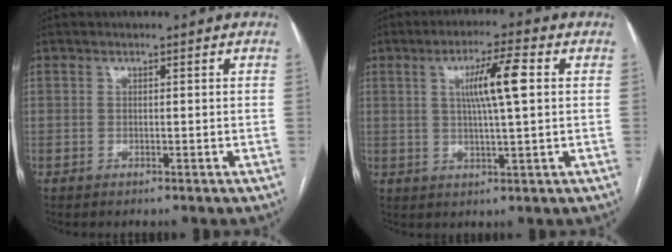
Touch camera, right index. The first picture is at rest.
{"total": 7.7, "force": [1.7, 0.2, 7.5], "torque": [-0.133, 0.005, 0.029]}